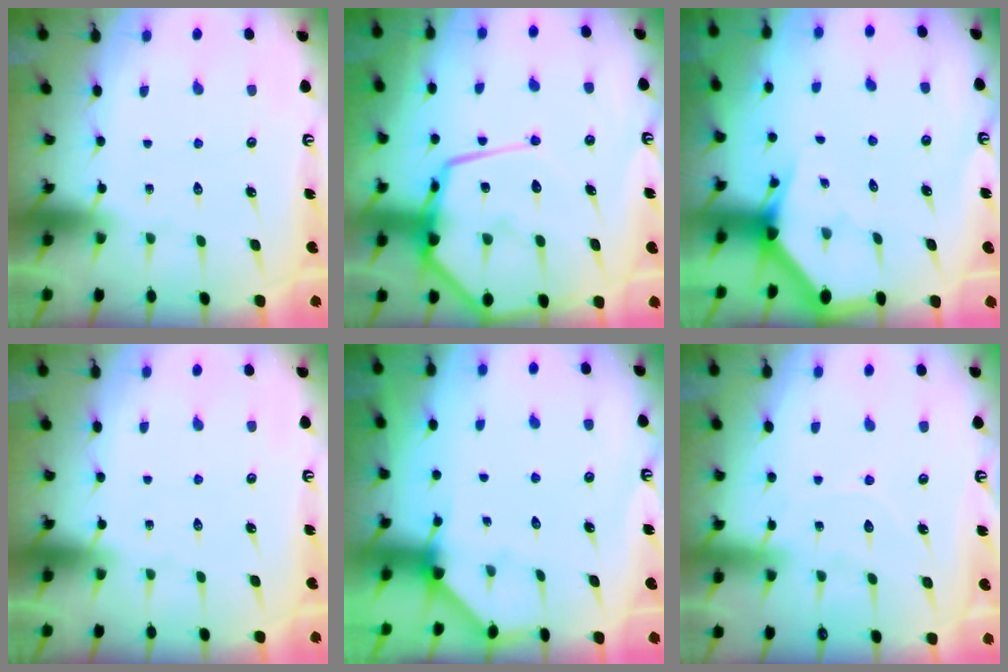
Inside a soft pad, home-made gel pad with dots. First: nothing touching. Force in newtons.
{"total": 18.4, "press": 18.3, "slide": 1.8}
{"total": 2.7, "press": 2.7, "slide": 0.1}
{"total": 0.0}
{"total": 2.5, "press": 2.5, "slide": 0.4}
{"total": 6.2, "press": 6.2, "slide": 0.6}